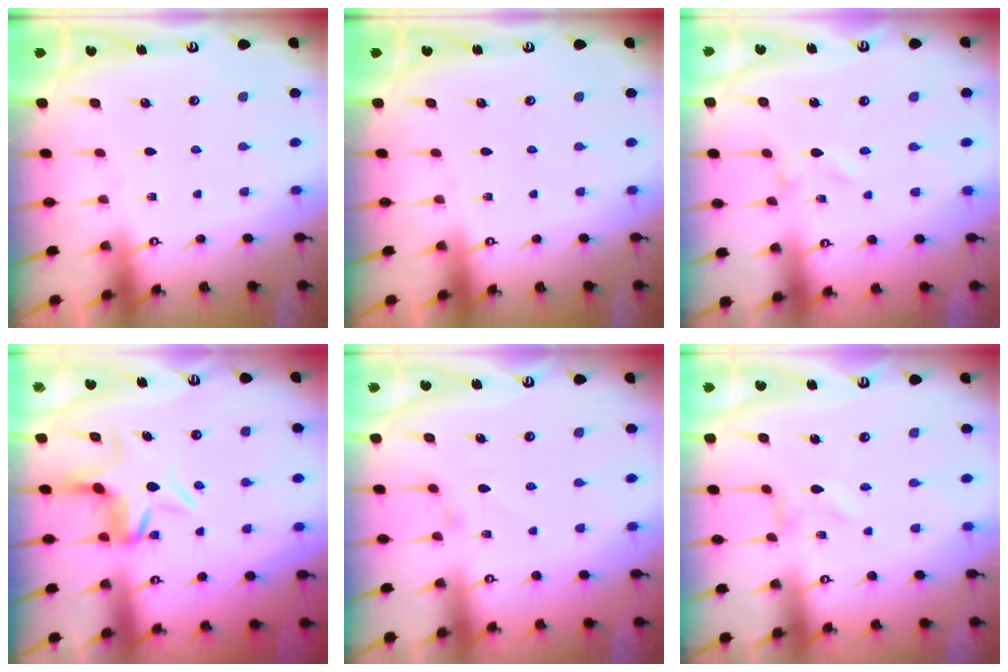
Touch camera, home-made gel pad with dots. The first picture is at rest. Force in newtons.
{"total": 0.0}
{"total": 0.0}
{"total": 5.9, "press": 5.9, "slide": 0.7}
{"total": 1.6, "press": 1.6, "slide": 0.4}
{"total": 0.0}